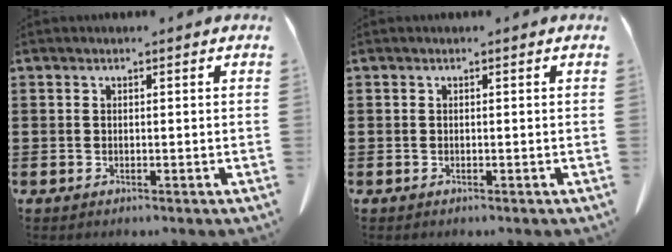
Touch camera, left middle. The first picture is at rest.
{"total": 0.0}